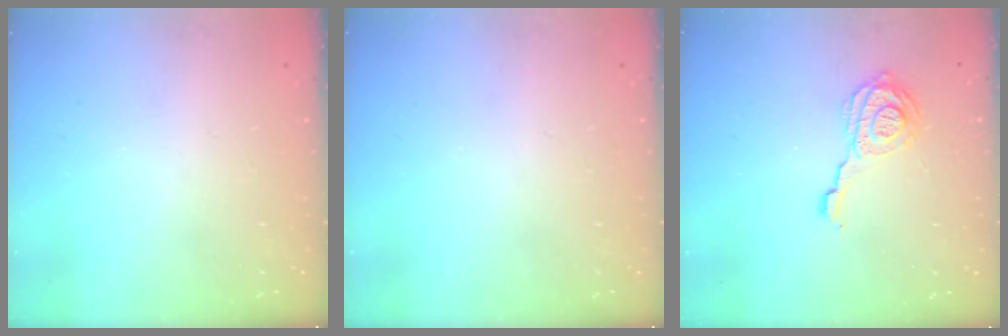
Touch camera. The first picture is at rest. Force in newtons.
{"total": 0.0}
{"total": 12.7, "press": 12.6, "slide": 1.8}